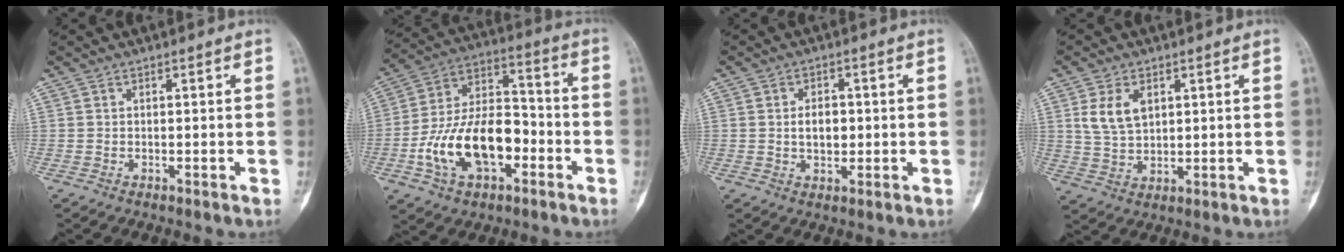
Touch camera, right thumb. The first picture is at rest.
{"total": 18.5, "force": [-5.7, 10.7, 13.9], "torque": [-0.232, 0.049, -0.100]}
{"total": 4.1, "force": [0.1, 2.7, 3.0], "torque": [-0.033, 0.001, 0.003]}
{"total": 6.8, "force": [2.4, 4.2, 4.8], "torque": [-0.082, -0.007, 0.054]}